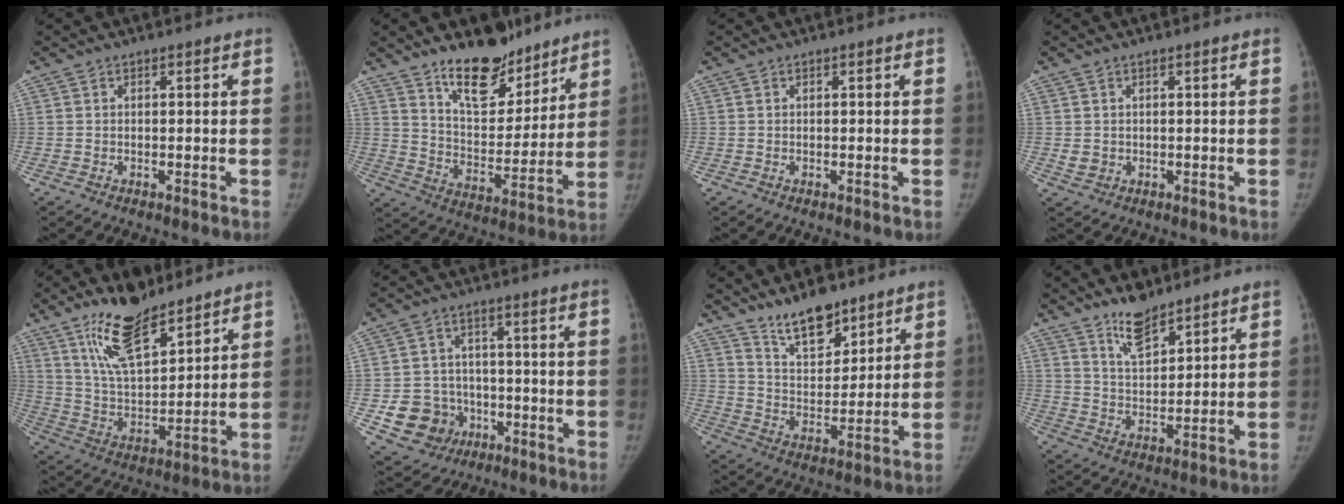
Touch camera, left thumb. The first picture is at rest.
{"total": 15.2, "force": [11.6, 6.7, 7.2], "torque": [-0.067, -0.089, 0.197]}
{"total": 0.0}
{"total": 1.8, "force": [0.3, 1.6, 0.8], "torque": [-0.011, -0.004, 0.013]}
{"total": 14.9, "force": [10.5, 5.5, 9.1], "torque": [-0.134, -0.065, 0.200]}
{"total": 10.4, "force": [-3.3, 9.4, 2.9], "torque": [-0.034, 0.023, -0.042]}
{"total": 10.7, "force": [8.4, 4.2, 5.0], "torque": [-0.056, -0.067, 0.157]}
{"total": 7.5, "force": [6.0, 2.7, 3.6], "torque": [-0.042, -0.051, 0.111]}